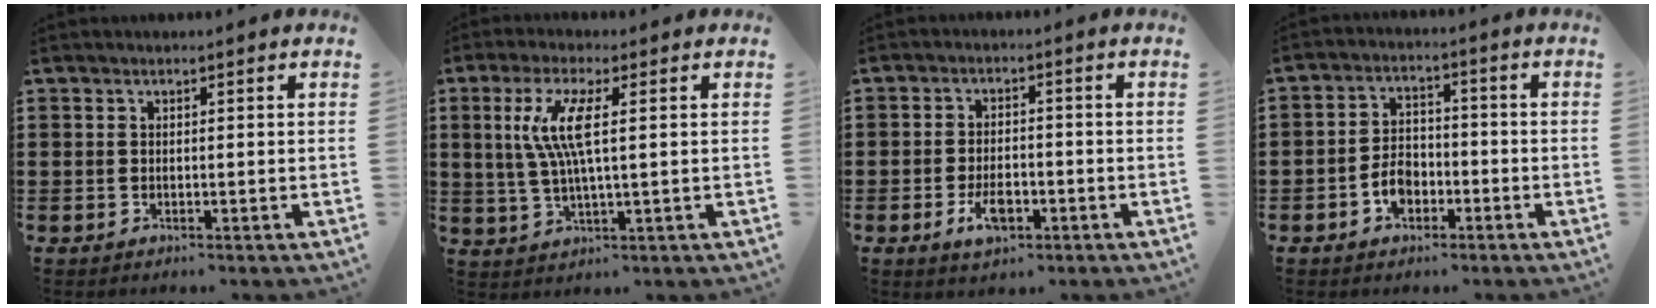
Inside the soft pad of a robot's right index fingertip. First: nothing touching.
{"total": 7.0, "force": [1.5, 1.0, 6.8], "torque": [-0.153, -0.008, 0.016]}
{"total": 5.0, "force": [-2.0, 2.3, 3.9], "torque": [-0.070, -0.001, -0.040]}
{"total": 4.6, "force": [-2.1, 3.2, 2.7], "torque": [-0.065, 0.003, -0.042]}